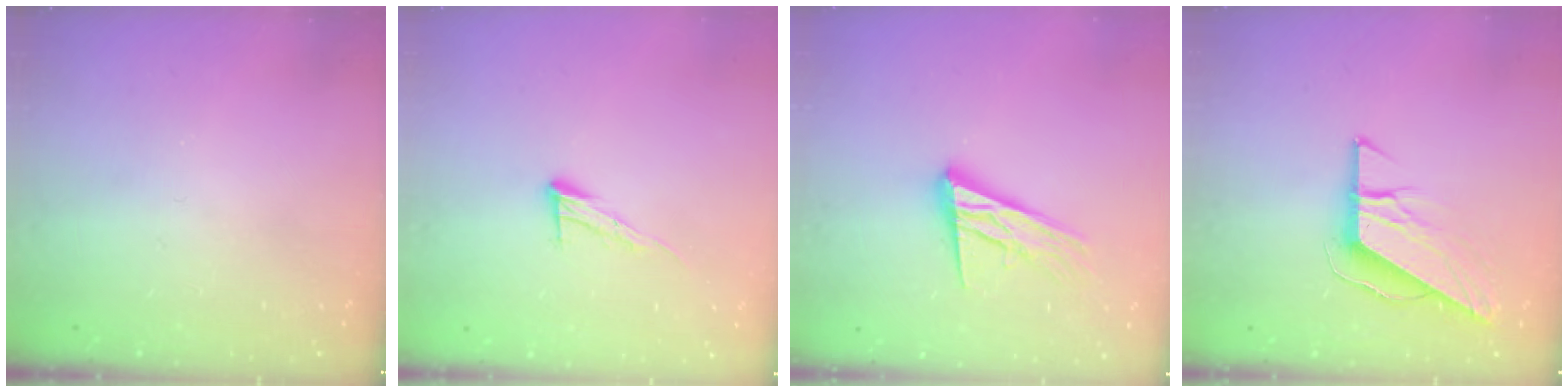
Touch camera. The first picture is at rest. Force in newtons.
{"total": 8.8, "press": 8.7, "slide": 0.2}
{"total": 15.6, "press": 15.1, "slide": 3.7}
{"total": 9.1, "press": 9.1, "slide": 0.7}